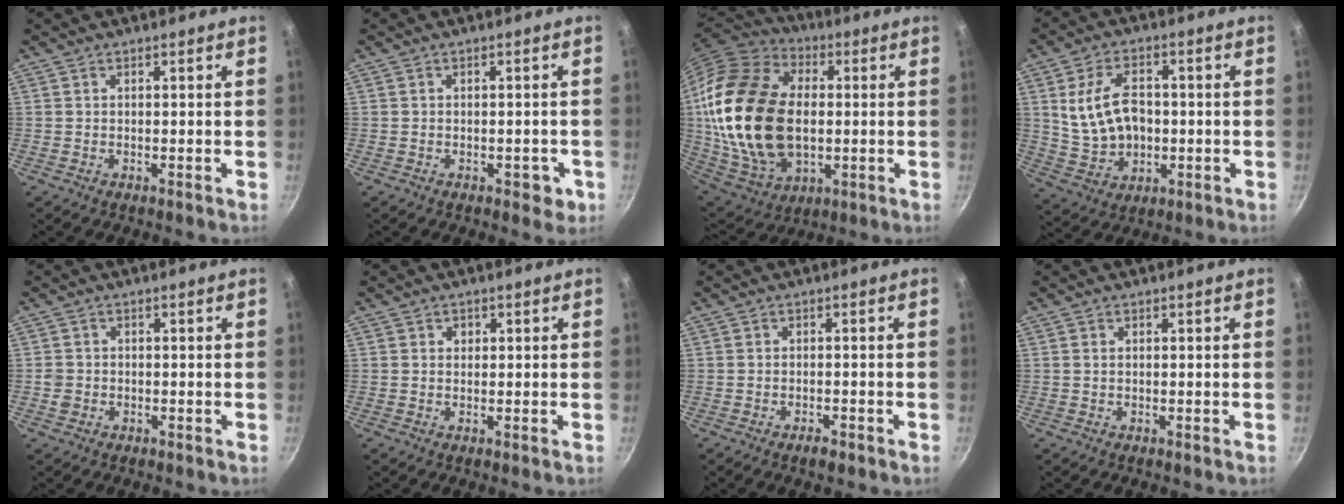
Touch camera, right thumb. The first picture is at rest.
{"total": 2.9, "force": [-1.2, 1.8, 1.9], "torque": [-0.006, 0.006, -0.013]}
{"total": 28.4, "force": [0.6, 17.9, 22.0], "torque": [-0.441, -0.005, 0.018]}
{"total": 11.9, "force": [1.1, 8.2, 8.5], "torque": [-0.137, 0.004, 0.032]}
{"total": 2.0, "force": [-0.4, 1.8, 0.7], "torque": [-0.008, 0.005, -0.007]}
{"total": 1.3, "force": [0.5, 1.1, 0.5], "torque": [0.005, 0.000, 0.005]}
{"total": 2.0, "force": [-1.4, 0.8, 1.3], "torque": [-0.024, 0.004, -0.024]}
{"total": 0.7, "force": [0.2, 0.4, 0.5], "torque": [-0.013, 0.000, 0.006]}